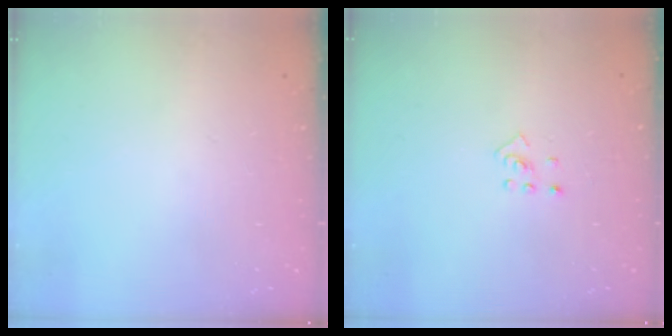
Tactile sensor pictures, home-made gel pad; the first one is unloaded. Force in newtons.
{"total": 2.5, "press": 2.4, "slide": 0.8}